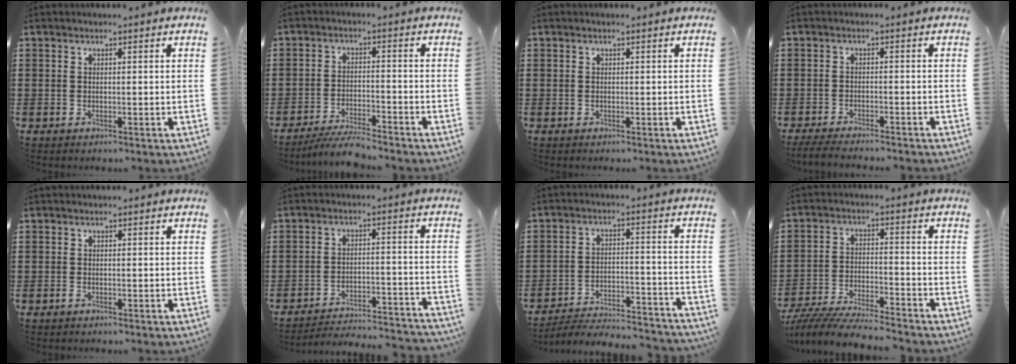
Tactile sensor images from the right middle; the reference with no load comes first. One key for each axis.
{"total": 4.8, "fx": -4.5, "fy": 0.1, "fz": 1.6, "tx": -0.034, "ty": -0.006, "tz": -0.089}
{"total": 0.0}
{"total": 2.8, "fx": -2.7, "fy": 0.0, "fz": 0.8, "tx": -0.019, "ty": -0.002, "tz": -0.056}
{"total": 0.6, "fx": -0.5, "fy": 0.1, "fz": 0.3, "tx": -0.007, "ty": -0.002, "tz": -0.009}
{"total": 3.7, "fx": -3.6, "fy": 0.3, "fz": 1.0, "tx": -0.024, "ty": -0.003, "tz": -0.078}
{"total": 4.6, "fx": -4.4, "fy": 0.5, "fz": 1.3, "tx": -0.032, "ty": -0.001, "tz": -0.093}
{"total": 6.7, "fx": -6.5, "fy": 0.4, "fz": 1.9, "tx": -0.044, "ty": -0.003, "tz": -0.128}